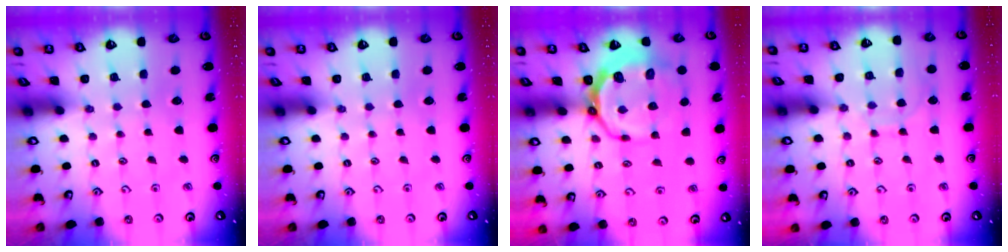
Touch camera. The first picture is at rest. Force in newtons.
{"total": 0.0}
{"total": 9.7, "press": 9.0, "slide": 3.8}
{"total": 7.6, "press": 7.5, "slide": 0.7}